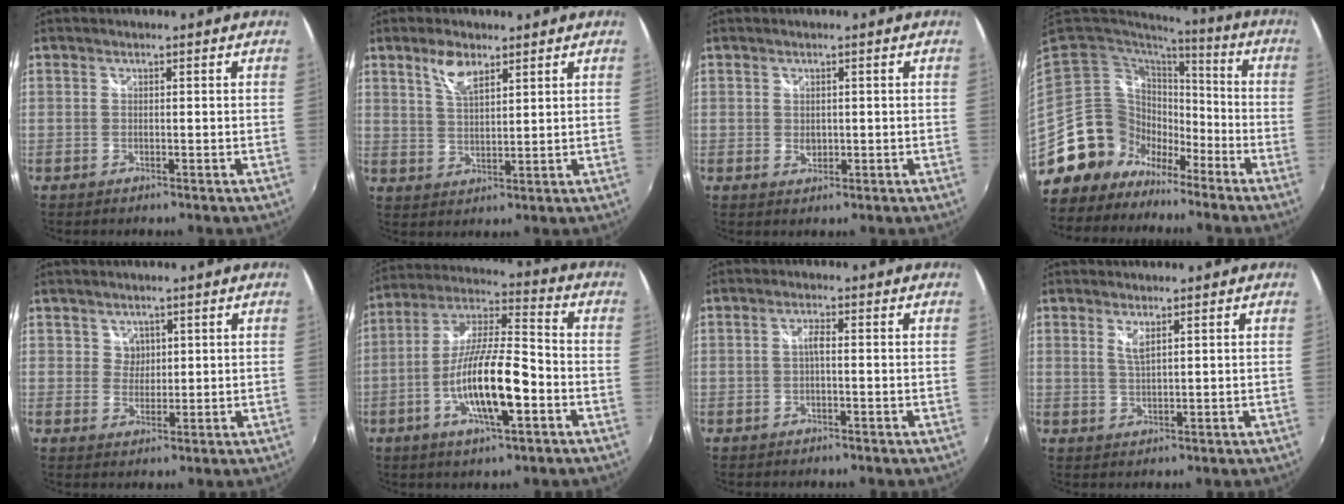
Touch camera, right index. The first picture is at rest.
{"total": 5.4, "force": [3.5, 2.1, 3.6], "torque": [-0.066, 0.005, 0.067]}
{"total": 1.6, "force": [0.0, 1.4, 0.8], "torque": [-0.012, -0.001, 0.000]}
{"total": 15.2, "force": [-9.1, 11.4, 4.4], "torque": [-0.112, 0.024, -0.153]}
{"total": 2.5, "force": [1.3, 2.1, 0.0], "torque": [0.005, 0.005, 0.023]}
{"total": 15.6, "force": [-5.3, 3.6, 14.2], "torque": [-0.278, -0.004, -0.100]}
{"total": 1.6, "force": [-0.3, 0.3, 1.5], "torque": [-0.029, 0.007, -0.007]}
{"total": 2.2, "force": [1.3, 0.4, 1.8], "torque": [-0.033, -0.003, 0.022]}